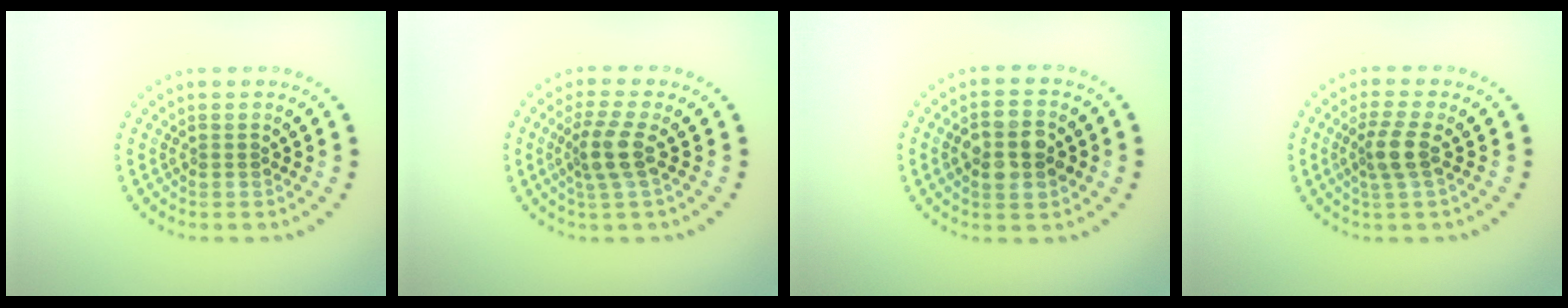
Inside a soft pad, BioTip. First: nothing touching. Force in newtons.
{"total": 2.9, "press": 2.2, "slide": 1.9}
{"total": 4.0, "press": 4.0, "slide": 0.2}
{"total": 2.6, "press": 2.0, "slide": 1.6}